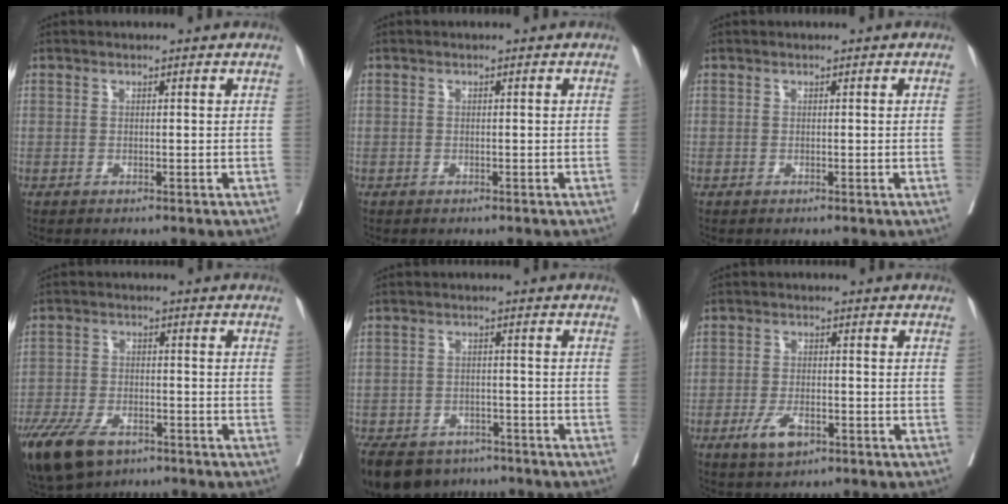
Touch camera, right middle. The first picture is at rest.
{"total": 0.6, "force": [-0.3, 0.5, -0.1], "torque": [0.000, 0.006, -0.007]}
{"total": 0.7, "force": [0.0, -0.3, 0.6], "torque": [-0.006, 0.001, -0.003]}
{"total": 12.6, "force": [-8.1, 6.3, 7.3], "torque": [-0.161, -0.017, -0.138]}
{"total": 13.7, "force": [-9.9, 8.1, 4.8], "torque": [-0.116, -0.013, -0.135]}
{"total": 4.6, "force": [-2.4, 1.9, 3.4], "torque": [-0.069, -0.003, -0.039]}